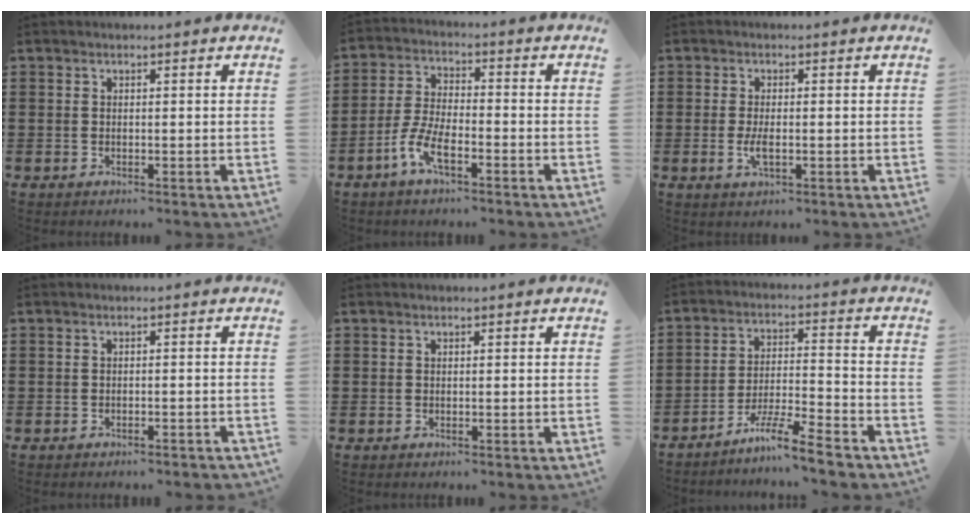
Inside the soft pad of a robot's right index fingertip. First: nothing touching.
{"total": 6.1, "force": [-3.6, 1.8, 4.6], "torque": [-0.118, -0.009, -0.073]}
{"total": 3.0, "force": [-0.5, 1.0, 2.7], "torque": [-0.064, -0.005, -0.014]}
{"total": 1.1, "force": [-1.1, 0.1, 0.2], "torque": [-0.008, -0.003, -0.021]}
{"total": 0.0}
{"total": 7.4, "force": [-6.3, 0.0, 3.9], "torque": [-0.084, -0.006, -0.123]}